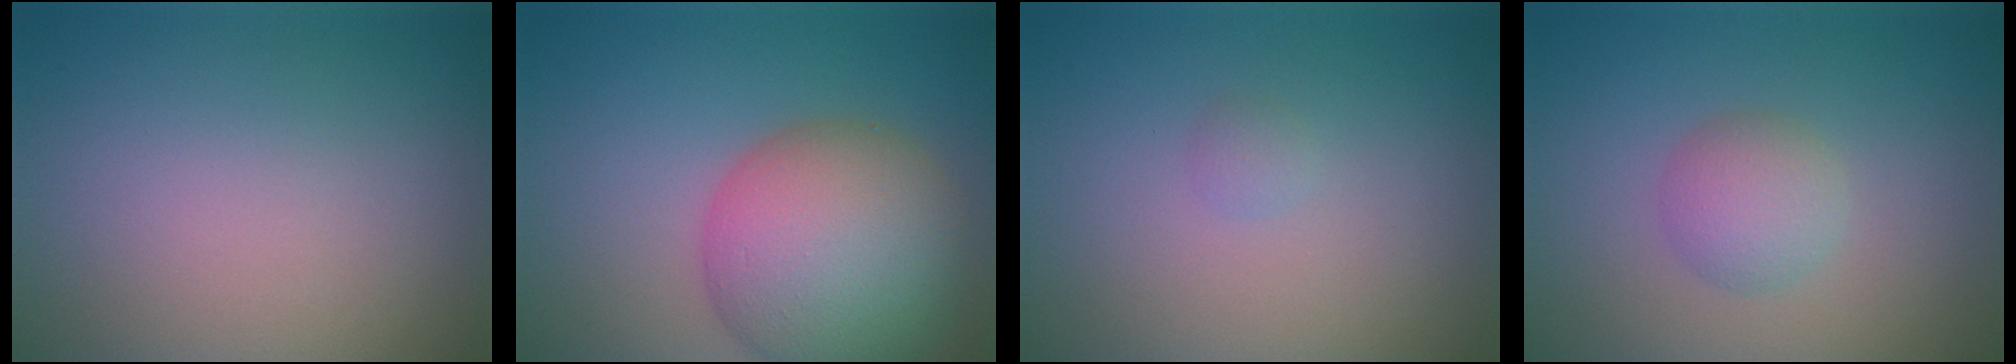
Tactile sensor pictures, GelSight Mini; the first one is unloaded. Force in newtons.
{"total": 10.7, "press": 10.7, "slide": 0.3}
{"total": 0.7, "press": 0.7, "slide": 0.0}
{"total": 2.7, "press": 2.7, "slide": 0.1}